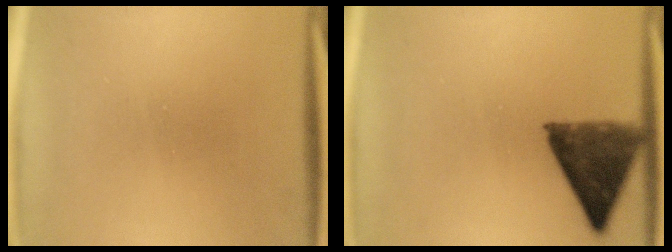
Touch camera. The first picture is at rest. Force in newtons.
{"total": 8.4}